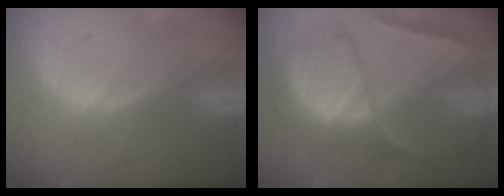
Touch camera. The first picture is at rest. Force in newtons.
{"total": 10.8, "press": 10.8, "slide": 1.1}